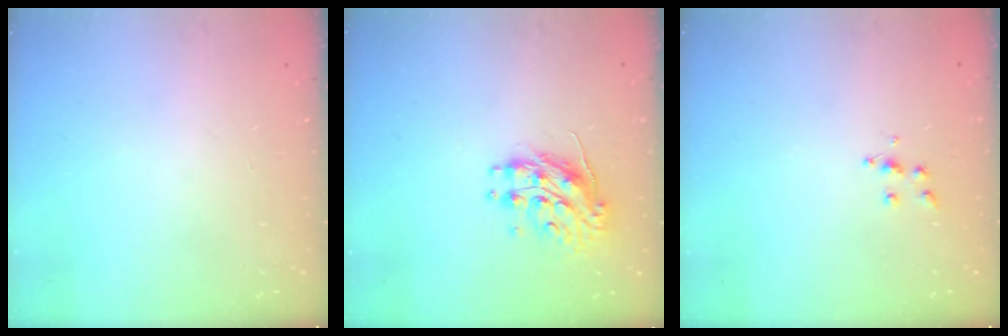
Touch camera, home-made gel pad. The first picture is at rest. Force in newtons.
{"total": 10.2, "press": 10.2, "slide": 0.8}
{"total": 6.1, "press": 6.1, "slide": 0.5}